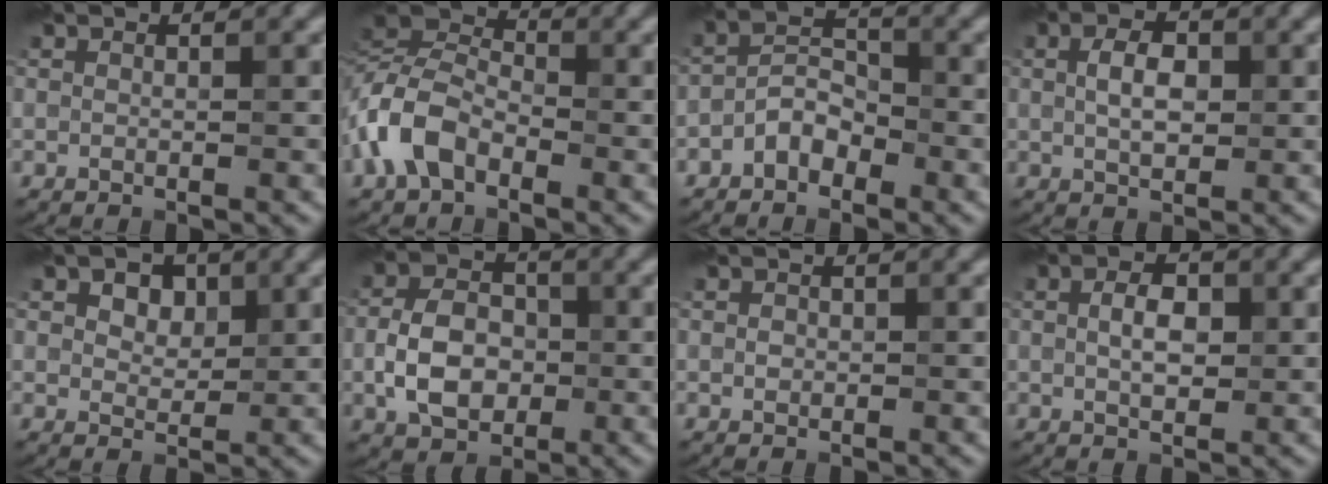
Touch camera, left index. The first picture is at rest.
{"total": 5.9, "force": [-2.8, 3.8, 3.5], "torque": [-0.079, 0.006, -0.073]}
{"total": 2.6, "force": [-1.6, 1.5, 1.4], "torque": [-0.022, 0.013, -0.035]}
{"total": 3.0, "force": [0.6, 1.6, 2.4], "torque": [-0.049, 0.004, 0.008]}
{"total": 3.4, "force": [1.8, 2.1, 2.0], "torque": [-0.028, 0.009, 0.014]}
{"total": 5.6, "force": [-1.1, 4.0, 3.7], "torque": [-0.074, 0.003, -0.024]}
{"total": 0.5, "force": [0.0, 0.5, 0.2], "torque": [-0.003, 0.000, -0.003]}
{"total": 2.6, "force": [0.4, 1.4, 2.2], "torque": [-0.042, 0.003, 0.006]}